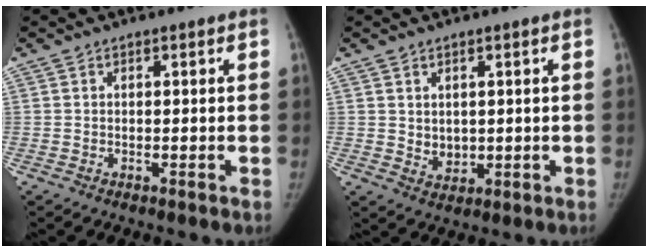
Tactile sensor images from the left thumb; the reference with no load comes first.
{"total": 3.3, "force": [1.0, 2.6, 1.8], "torque": [-0.020, -0.014, 0.029]}